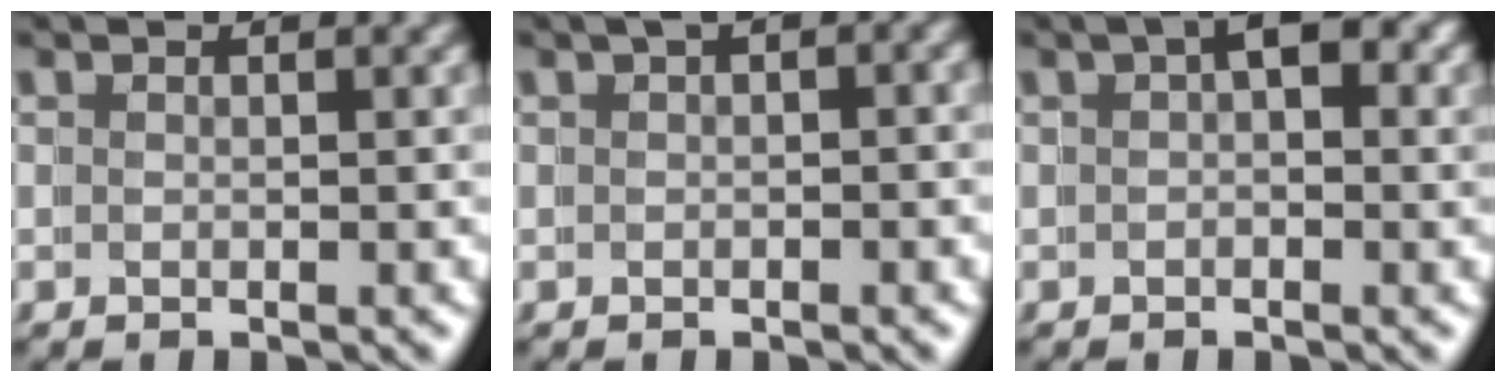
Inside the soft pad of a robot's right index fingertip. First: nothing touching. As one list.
[{"total": 1.4, "force": [0.4, 0.8, 1.1], "torque": [-0.002, 0.016, -0.004]}, {"total": 3.1, "force": [1.2, 1.4, 2.6], "torque": [-0.022, 0.011, 0.013]}]